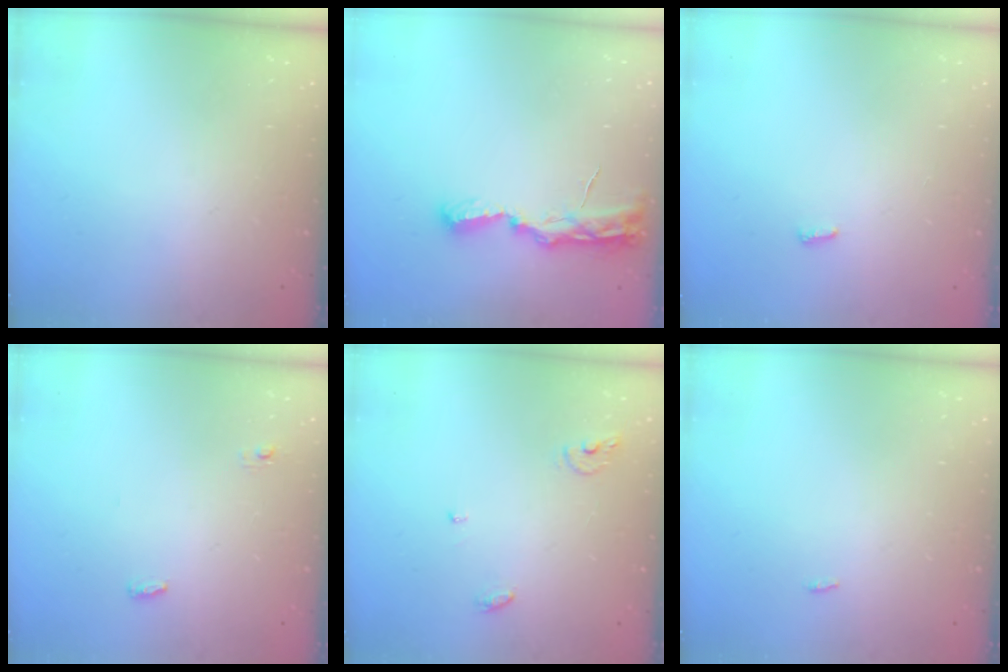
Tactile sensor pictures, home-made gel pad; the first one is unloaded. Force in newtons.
{"total": 7.6, "press": 7.6, "slide": 0.9}
{"total": 2.8, "press": 2.8, "slide": 0.5}
{"total": 3.6, "press": 3.4, "slide": 1.0}
{"total": 6.2, "press": 6.2, "slide": 0.2}
{"total": 6.7, "press": 1.4, "slide": 6.6}